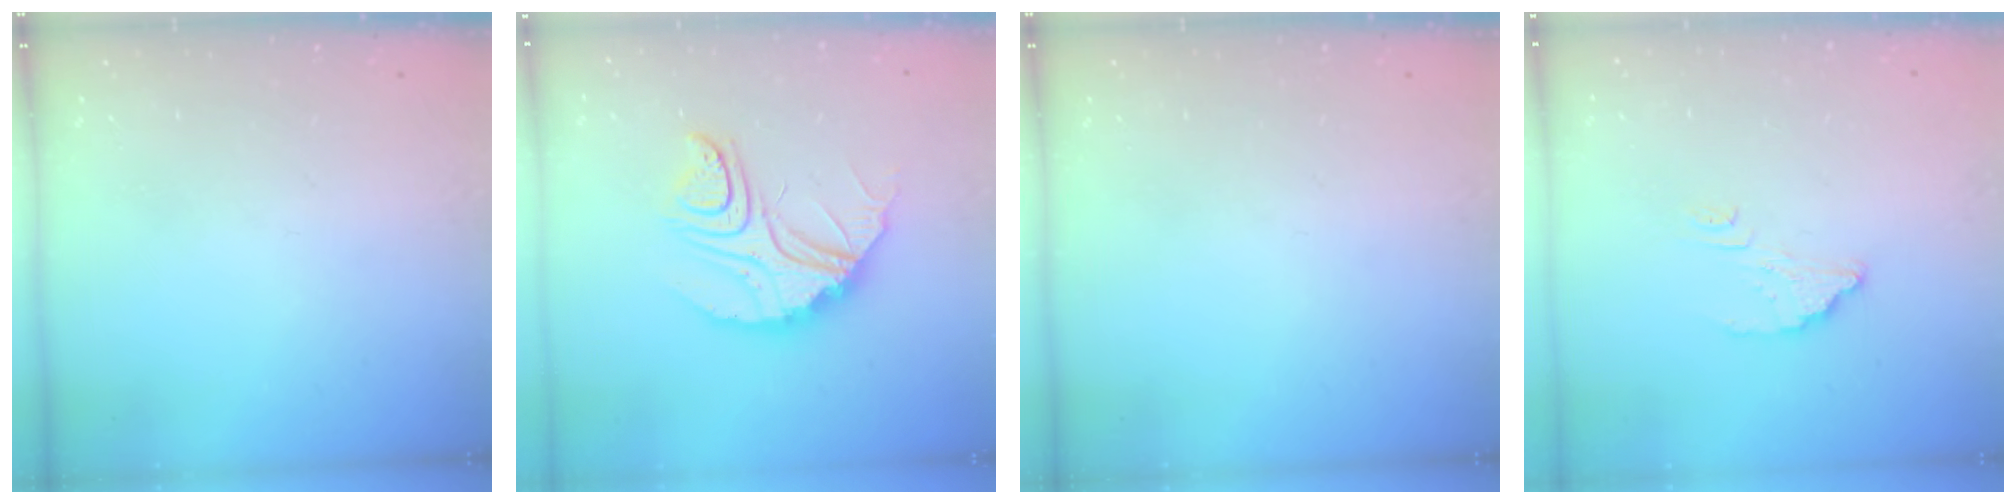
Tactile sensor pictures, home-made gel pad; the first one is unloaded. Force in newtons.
{"total": 14.0, "press": 14.0, "slide": 1.3}
{"total": 0.0}
{"total": 4.8, "press": 4.8, "slide": 0.4}